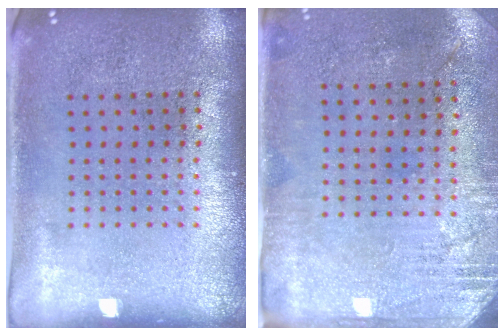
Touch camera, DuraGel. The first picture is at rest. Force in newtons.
{"total": 2.8, "press": 2.4, "slide": 1.5}